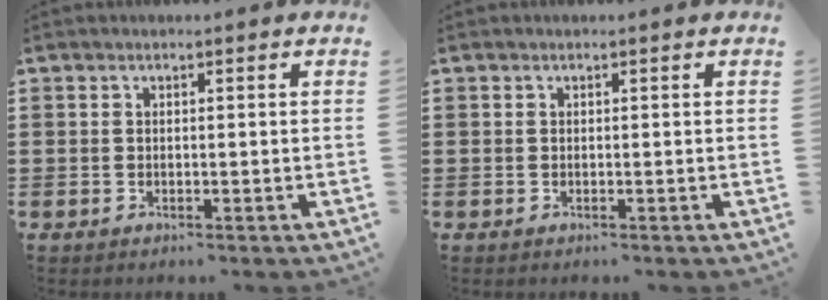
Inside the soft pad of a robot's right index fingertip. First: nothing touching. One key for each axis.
{"total": 0.0}